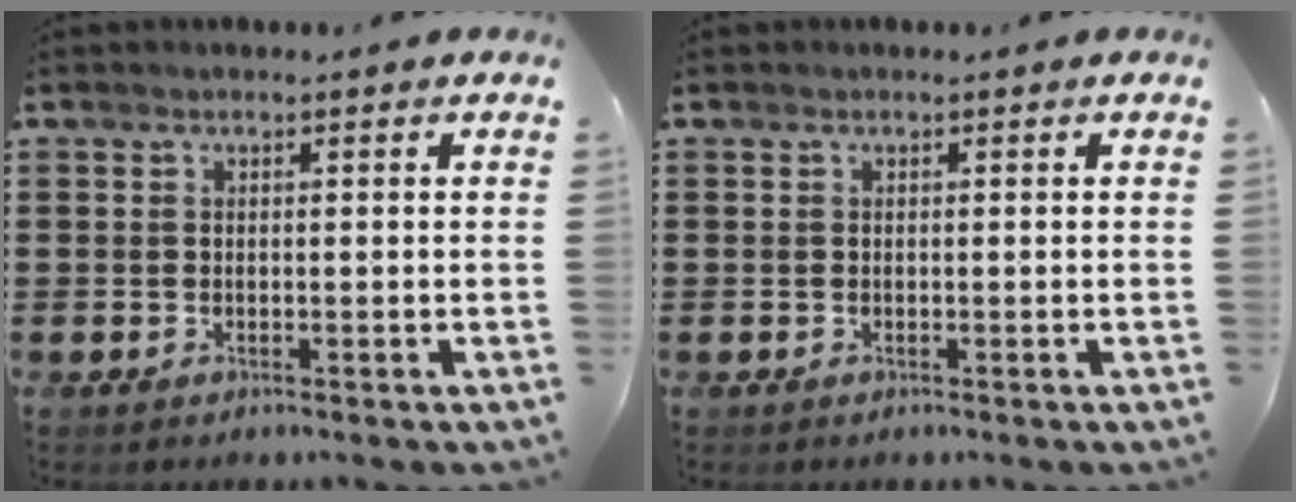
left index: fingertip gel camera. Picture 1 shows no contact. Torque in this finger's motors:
{"motor_torque": [0.01, -0.01, 0.00, 0.00]}